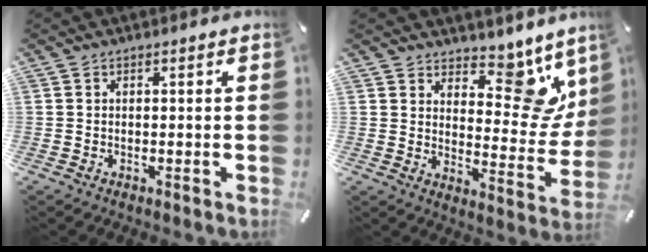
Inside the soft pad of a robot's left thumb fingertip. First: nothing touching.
{"total": 12.1, "force": [8.1, 6.8, 5.9], "torque": [-0.051, -0.086, 0.142]}